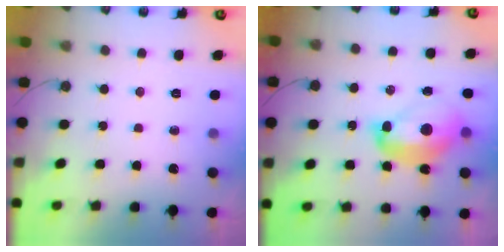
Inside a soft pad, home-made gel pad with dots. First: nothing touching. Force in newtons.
{"total": 9.2, "press": 9.1, "slide": 1.2}